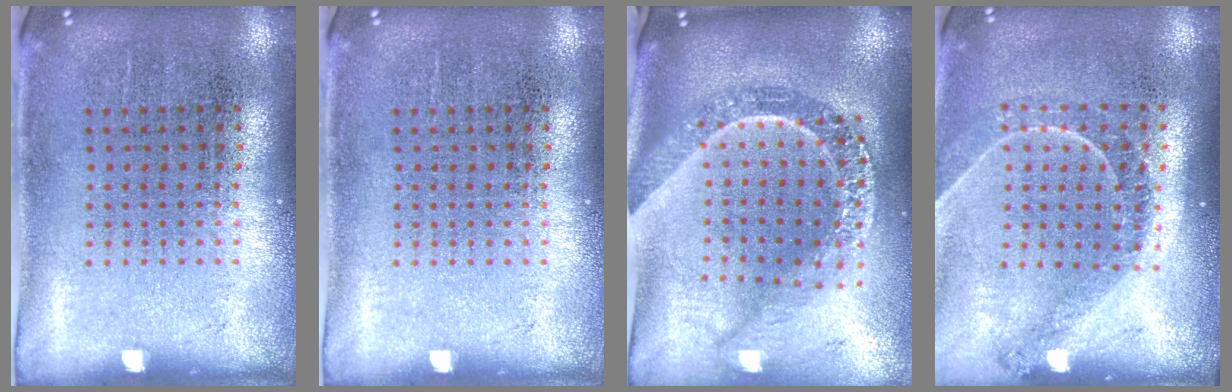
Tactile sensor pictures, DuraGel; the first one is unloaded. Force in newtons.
{"total": 0.0}
{"total": 2.7, "press": 2.2, "slide": 1.7}
{"total": 1.3, "press": 1.2, "slide": 0.2}